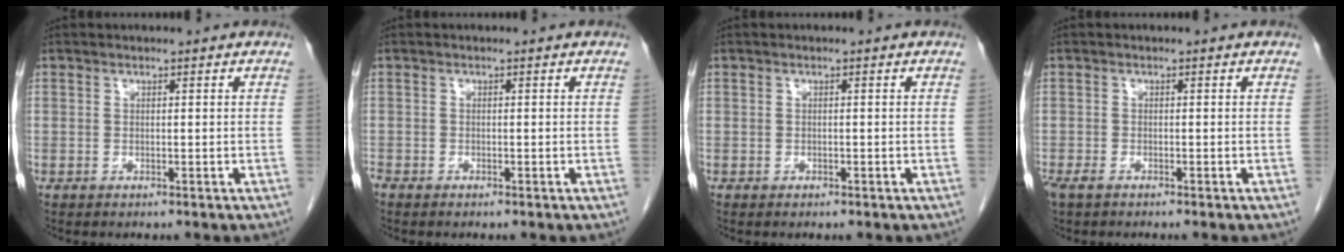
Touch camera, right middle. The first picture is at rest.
{"total": 0.8, "force": [-0.8, 0.2, 0.3], "torque": [-0.010, -0.001, -0.016]}
{"total": 0.0}
{"total": 2.0, "force": [-1.5, 0.6, 1.2], "torque": [-0.028, -0.005, -0.027]}